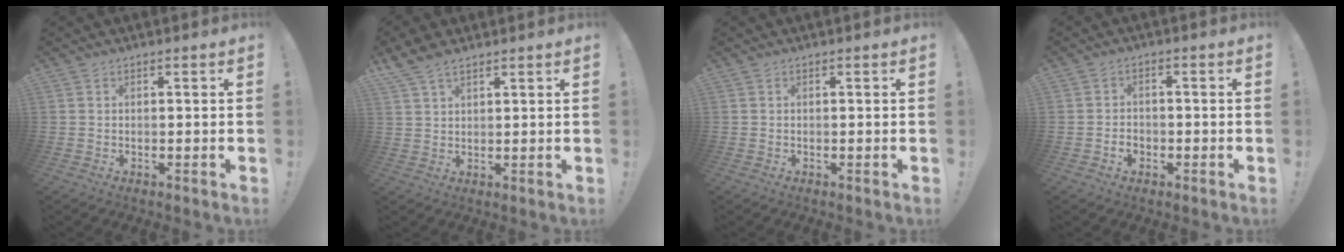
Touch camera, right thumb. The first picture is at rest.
{"total": 5.8, "force": [4.3, 2.5, 2.9], "torque": [-0.058, -0.014, 0.085]}
{"total": 0.0}
{"total": 3.0, "force": [-1.6, 2.1, 1.4], "torque": [-0.017, 0.003, -0.028]}